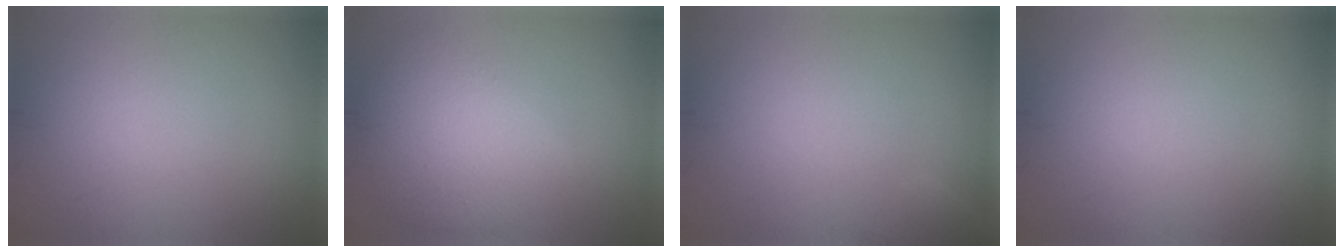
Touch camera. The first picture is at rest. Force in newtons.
{"total": 5.8, "press": 5.8, "slide": 0.4}
{"total": 1.6, "press": 1.6, "slide": 0.1}
{"total": 0.0}